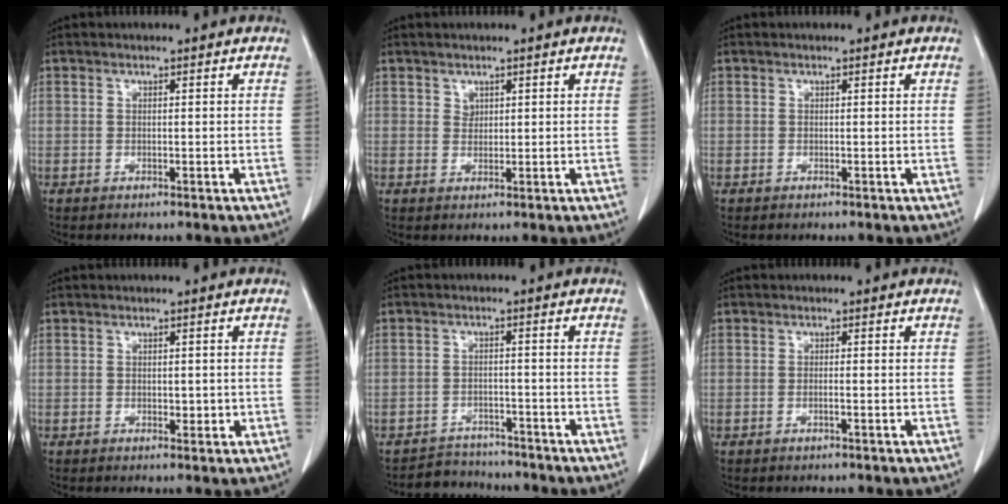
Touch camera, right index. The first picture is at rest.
{"total": 0.9, "force": [0.6, 0.7, 0.0], "torque": [0.006, -0.003, 0.009]}
{"total": 0.0}
{"total": 1.3, "force": [-0.2, 0.8, 1.0], "torque": [-0.009, 0.000, -0.001]}
{"total": 4.3, "force": [-3.9, 1.5, -1.0], "torque": [0.015, 0.007, -0.062]}
{"total": 0.6, "force": [-0.4, -0.1, 0.5], "torque": [-0.008, 0.002, -0.007]}